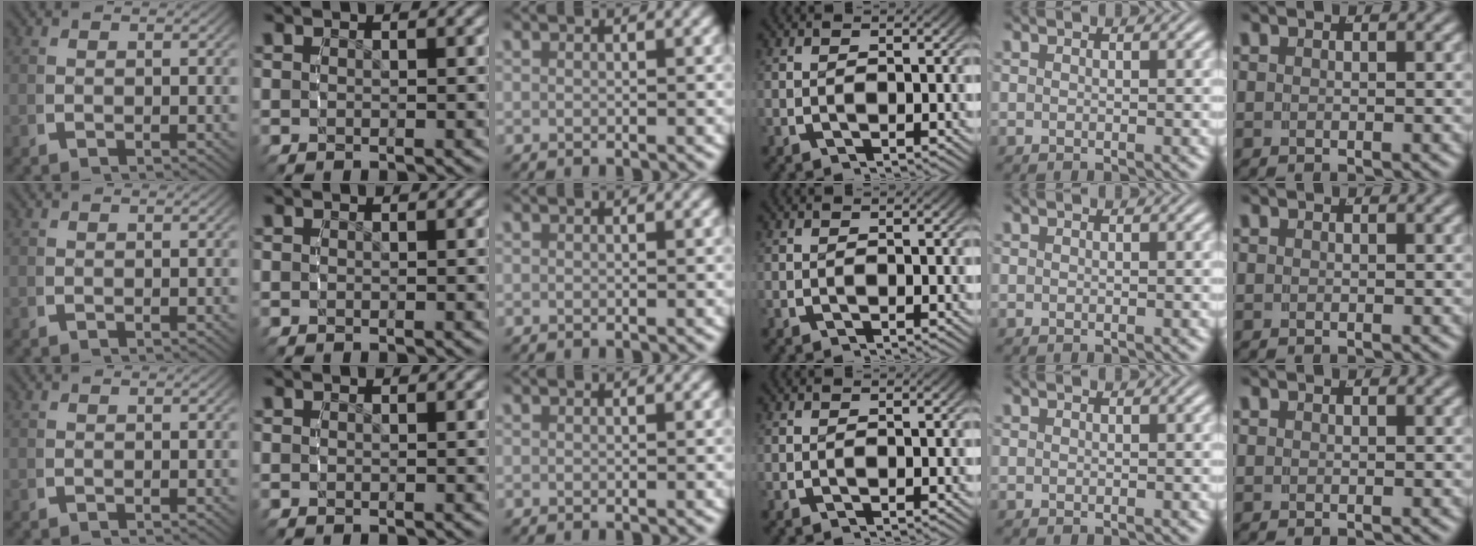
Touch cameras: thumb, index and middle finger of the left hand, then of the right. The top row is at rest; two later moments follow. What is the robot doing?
{"motion": "grasp_and_lifting", "object": "bowl"}